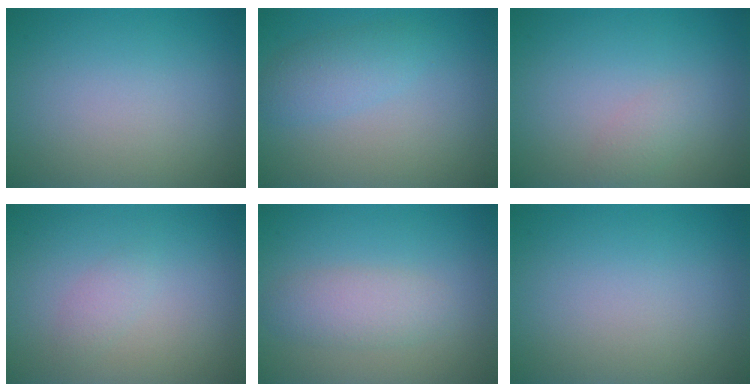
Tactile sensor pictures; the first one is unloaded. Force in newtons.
{"total": 2.4, "press": 2.4, "slide": 0.1}
{"total": 1.1, "press": 1.1, "slide": 0.1}
{"total": 1.0, "press": 1.0, "slide": 0.0}
{"total": 2.6, "press": 2.6, "slide": 0.1}
{"total": 0.0}